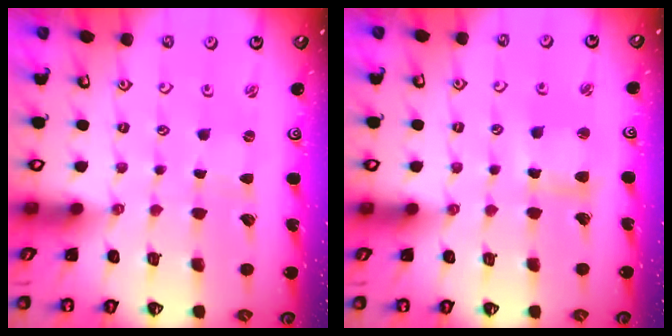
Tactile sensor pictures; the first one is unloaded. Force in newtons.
{"total": 7.4, "press": 7.3, "slide": 1.2}